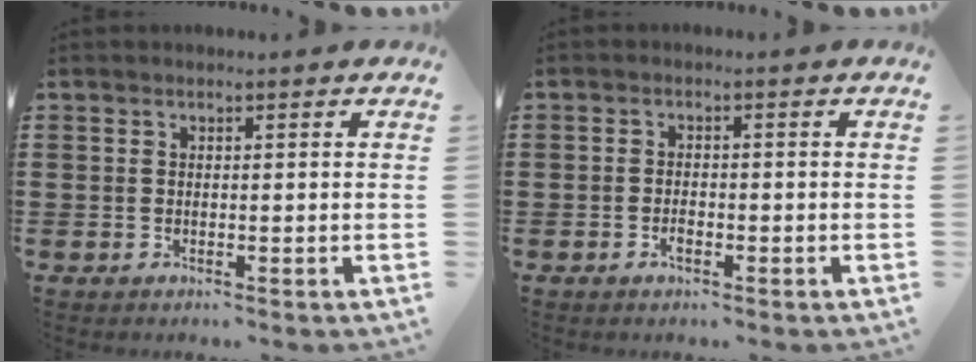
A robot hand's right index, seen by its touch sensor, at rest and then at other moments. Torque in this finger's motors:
{"motor_torque": [1.07, 1.07, 0.00, 0.00]}